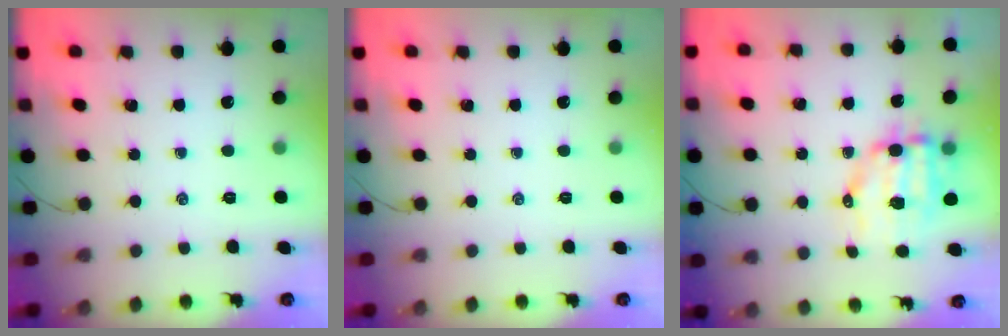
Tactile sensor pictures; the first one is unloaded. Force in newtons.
{"total": 0.0}
{"total": 9.7, "press": 9.4, "slide": 2.1}